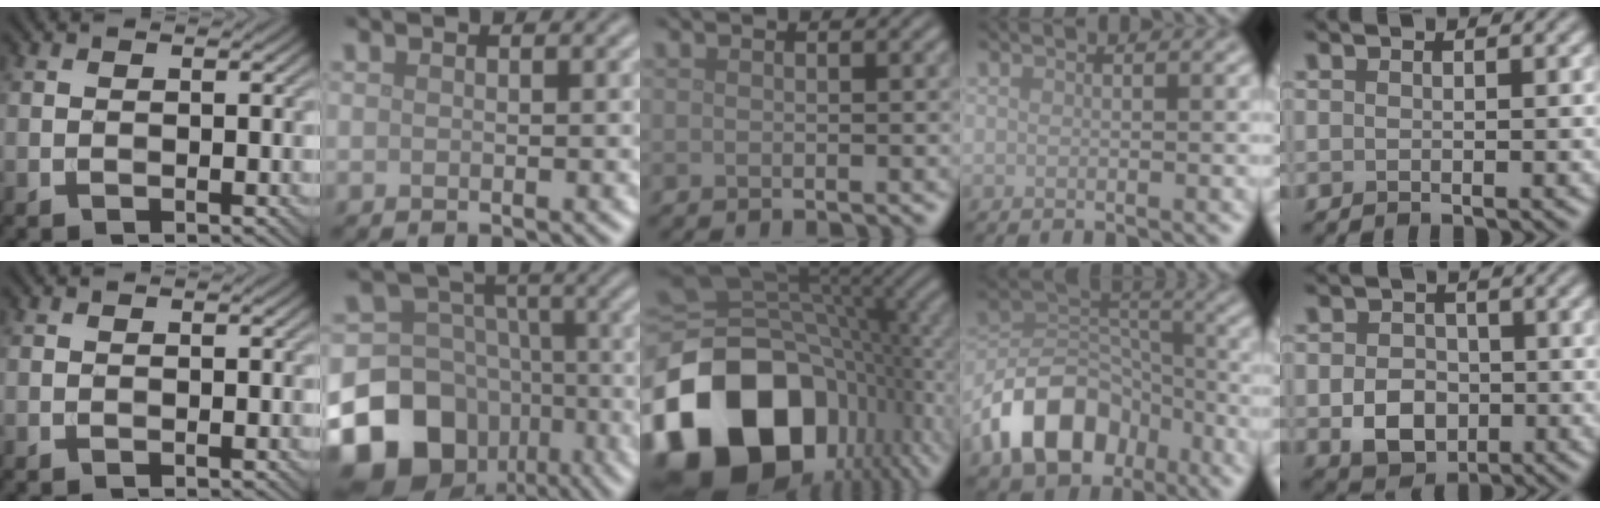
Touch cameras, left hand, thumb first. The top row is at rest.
{"index": {"total": 16.5, "force": [-7.8, 12.9, 6.6], "torque": [-0.147, -0.033, -0.150]}, "middle": {"total": 19.2, "force": [-7.1, 13.0, 12.2], "torque": [-0.264, -0.034, -0.114]}, "ring": {"total": 10.3, "force": [-5.5, 6.9, 5.4], "torque": [-0.096, 0.002, -0.108]}, "little": {"total": 4.8, "force": [-1.2, 3.7, 2.8], "torque": [-0.051, -0.007, -0.023]}}